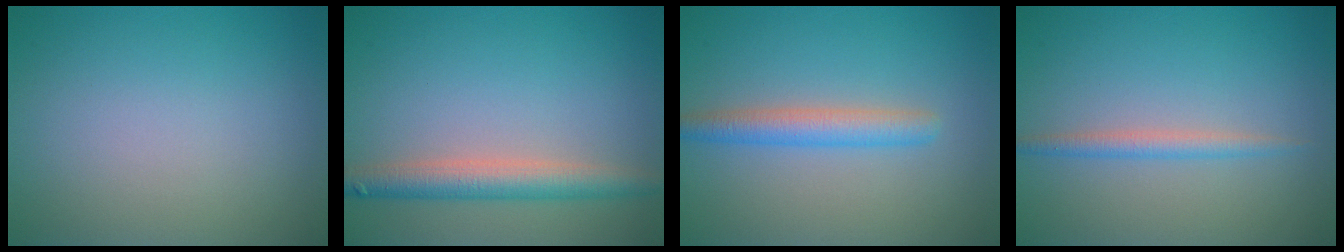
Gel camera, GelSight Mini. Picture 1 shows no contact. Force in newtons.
{"total": 3.8, "press": 3.8, "slide": 0.2}
{"total": 2.9, "press": 2.9, "slide": 0.0}
{"total": 1.7, "press": 1.7, "slide": 0.0}